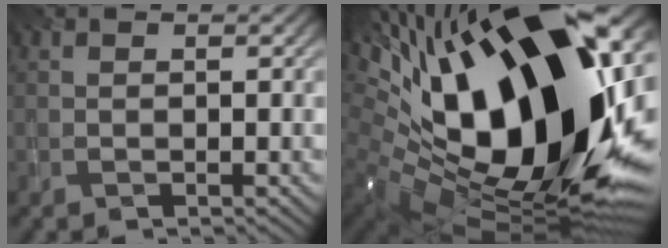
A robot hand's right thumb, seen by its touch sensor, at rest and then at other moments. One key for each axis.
{"total": 21.9, "fx": 2.8, "fy": 11.6, "fz": 18.4, "tx": -0.366, "ty": -0.016, "tz": 0.050}